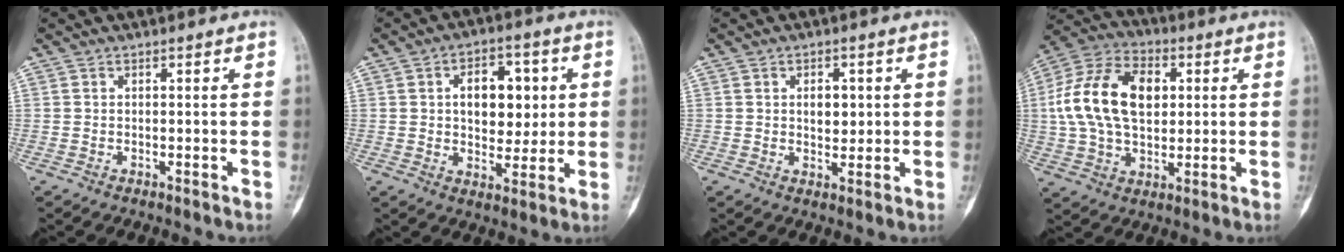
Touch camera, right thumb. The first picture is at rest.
{"total": 11.3, "force": [2.1, 7.3, 8.3], "torque": [-0.076, -0.001, 0.036]}
{"total": 4.1, "force": [0.9, 2.8, 2.9], "torque": [-0.024, -0.004, 0.015]}
{"total": 18.0, "force": [2.7, 11.6, 13.6], "torque": [-0.240, 0.016, 0.046]}